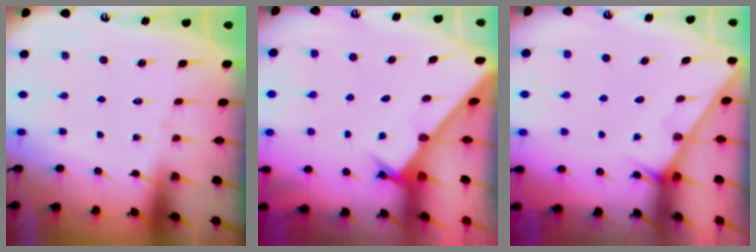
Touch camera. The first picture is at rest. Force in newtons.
{"total": 2.5, "press": 2.5, "slide": 0.2}
{"total": 2.2, "press": 2.2, "slide": 0.2}